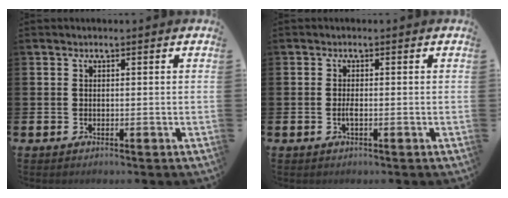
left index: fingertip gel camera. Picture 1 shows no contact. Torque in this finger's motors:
{"motor_torque": [0.03, 0.01, 0.01, 0.03]}